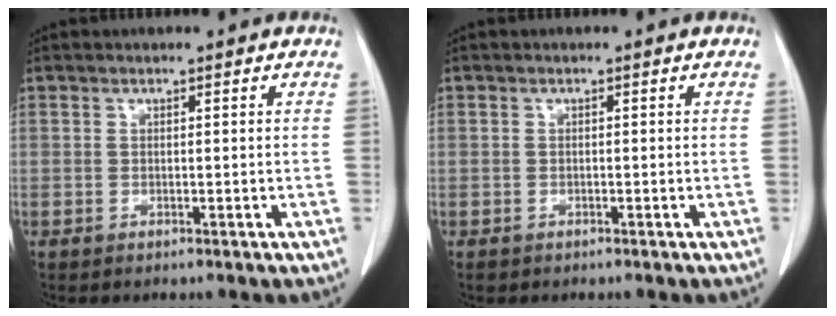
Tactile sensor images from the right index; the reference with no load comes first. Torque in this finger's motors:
{"motor_torque": [-0.35, 0.00, -0.86, -0.21]}